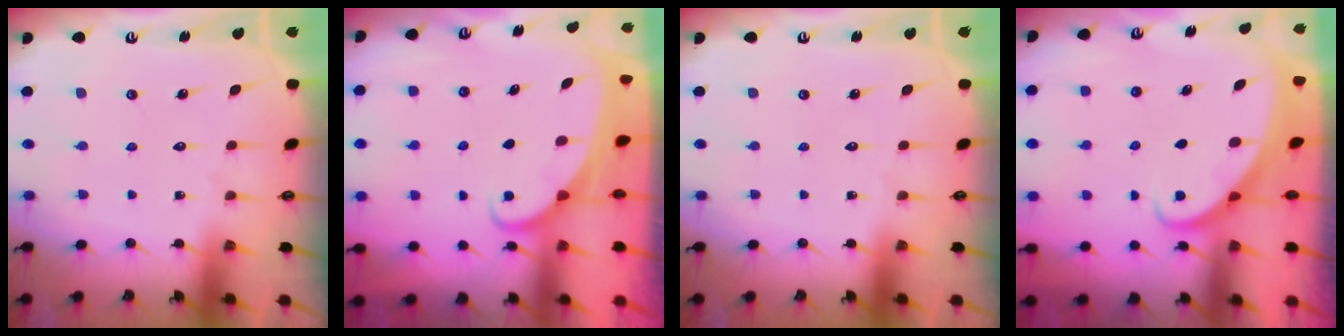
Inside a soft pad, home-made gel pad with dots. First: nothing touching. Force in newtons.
{"total": 1.7, "press": 1.7, "slide": 0.2}
{"total": 0.0}
{"total": 2.7, "press": 2.7, "slide": 0.3}